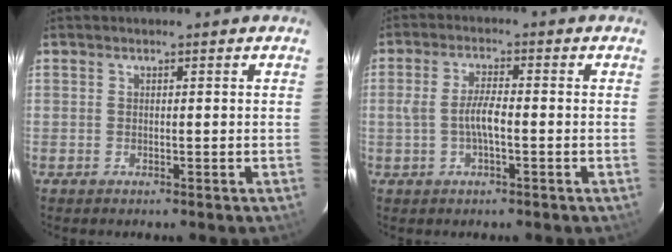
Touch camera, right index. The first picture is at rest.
{"total": 4.6, "force": [-1.0, 1.1, 4.3], "torque": [-0.086, 0.007, -0.017]}